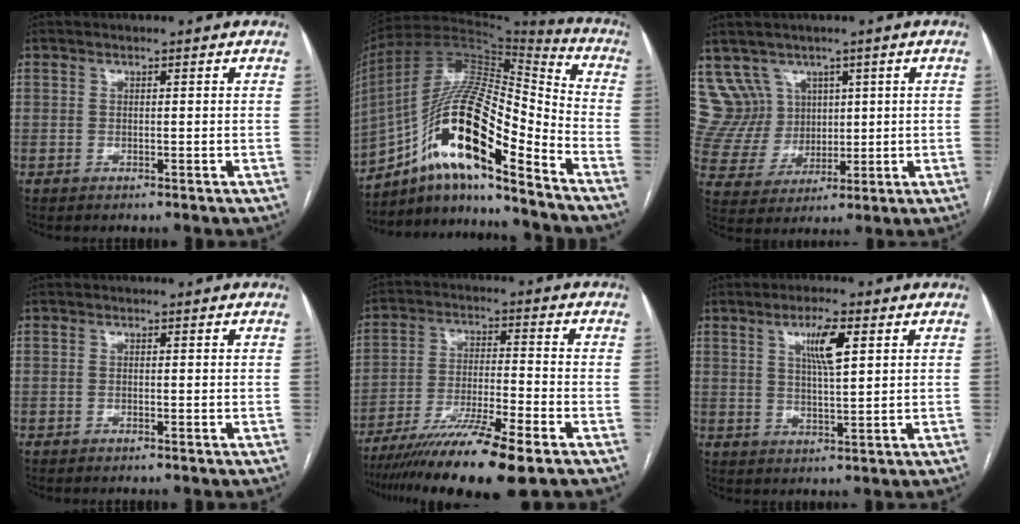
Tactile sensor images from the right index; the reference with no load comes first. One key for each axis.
{"total": 19.3, "fx": -10.8, "fy": 3.7, "fz": 15.6, "tx": -0.301, "ty": 0.014, "tz": -0.188}
{"total": 8.4, "fx": 4.7, "fy": 7.0, "fz": 0.3, "tx": -0.016, "ty": 0.041, "tz": 0.107}
{"total": 0.0}
{"total": 13.9, "fx": -9.9, "fy": -0.2, "fz": 9.7, "tx": -0.179, "ty": -0.035, "tz": -0.171}
{"total": 6.0, "fx": 2.5, "fy": 0.8, "fz": 5.4, "tx": -0.098, "ty": 0.000, "tz": 0.043}